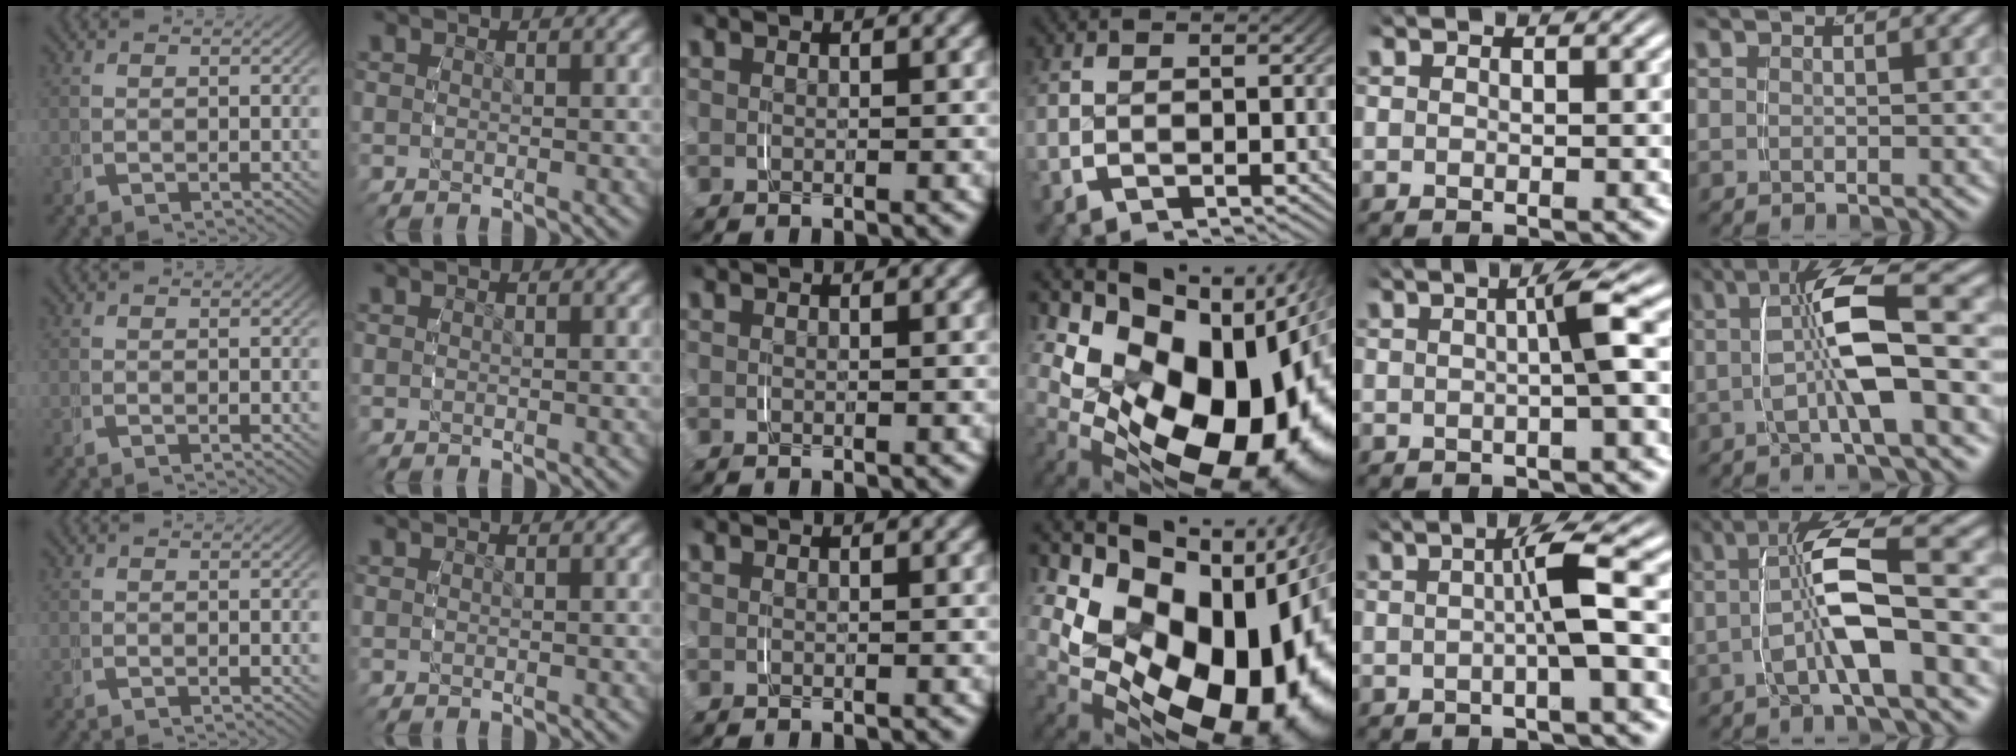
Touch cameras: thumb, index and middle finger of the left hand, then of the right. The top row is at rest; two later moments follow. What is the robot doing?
{"motion": "grasp_and_lifting", "object": "phone"}